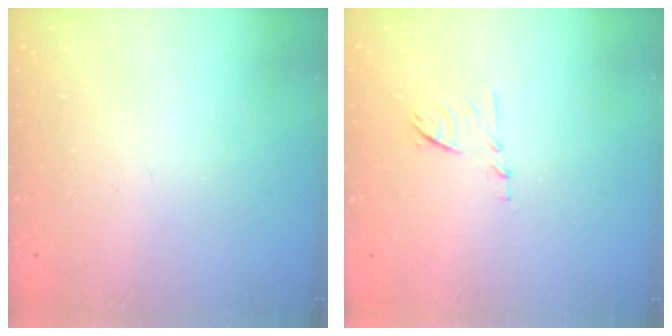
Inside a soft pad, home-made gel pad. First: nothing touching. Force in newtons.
{"total": 6.9, "press": 6.8, "slide": 1.0}